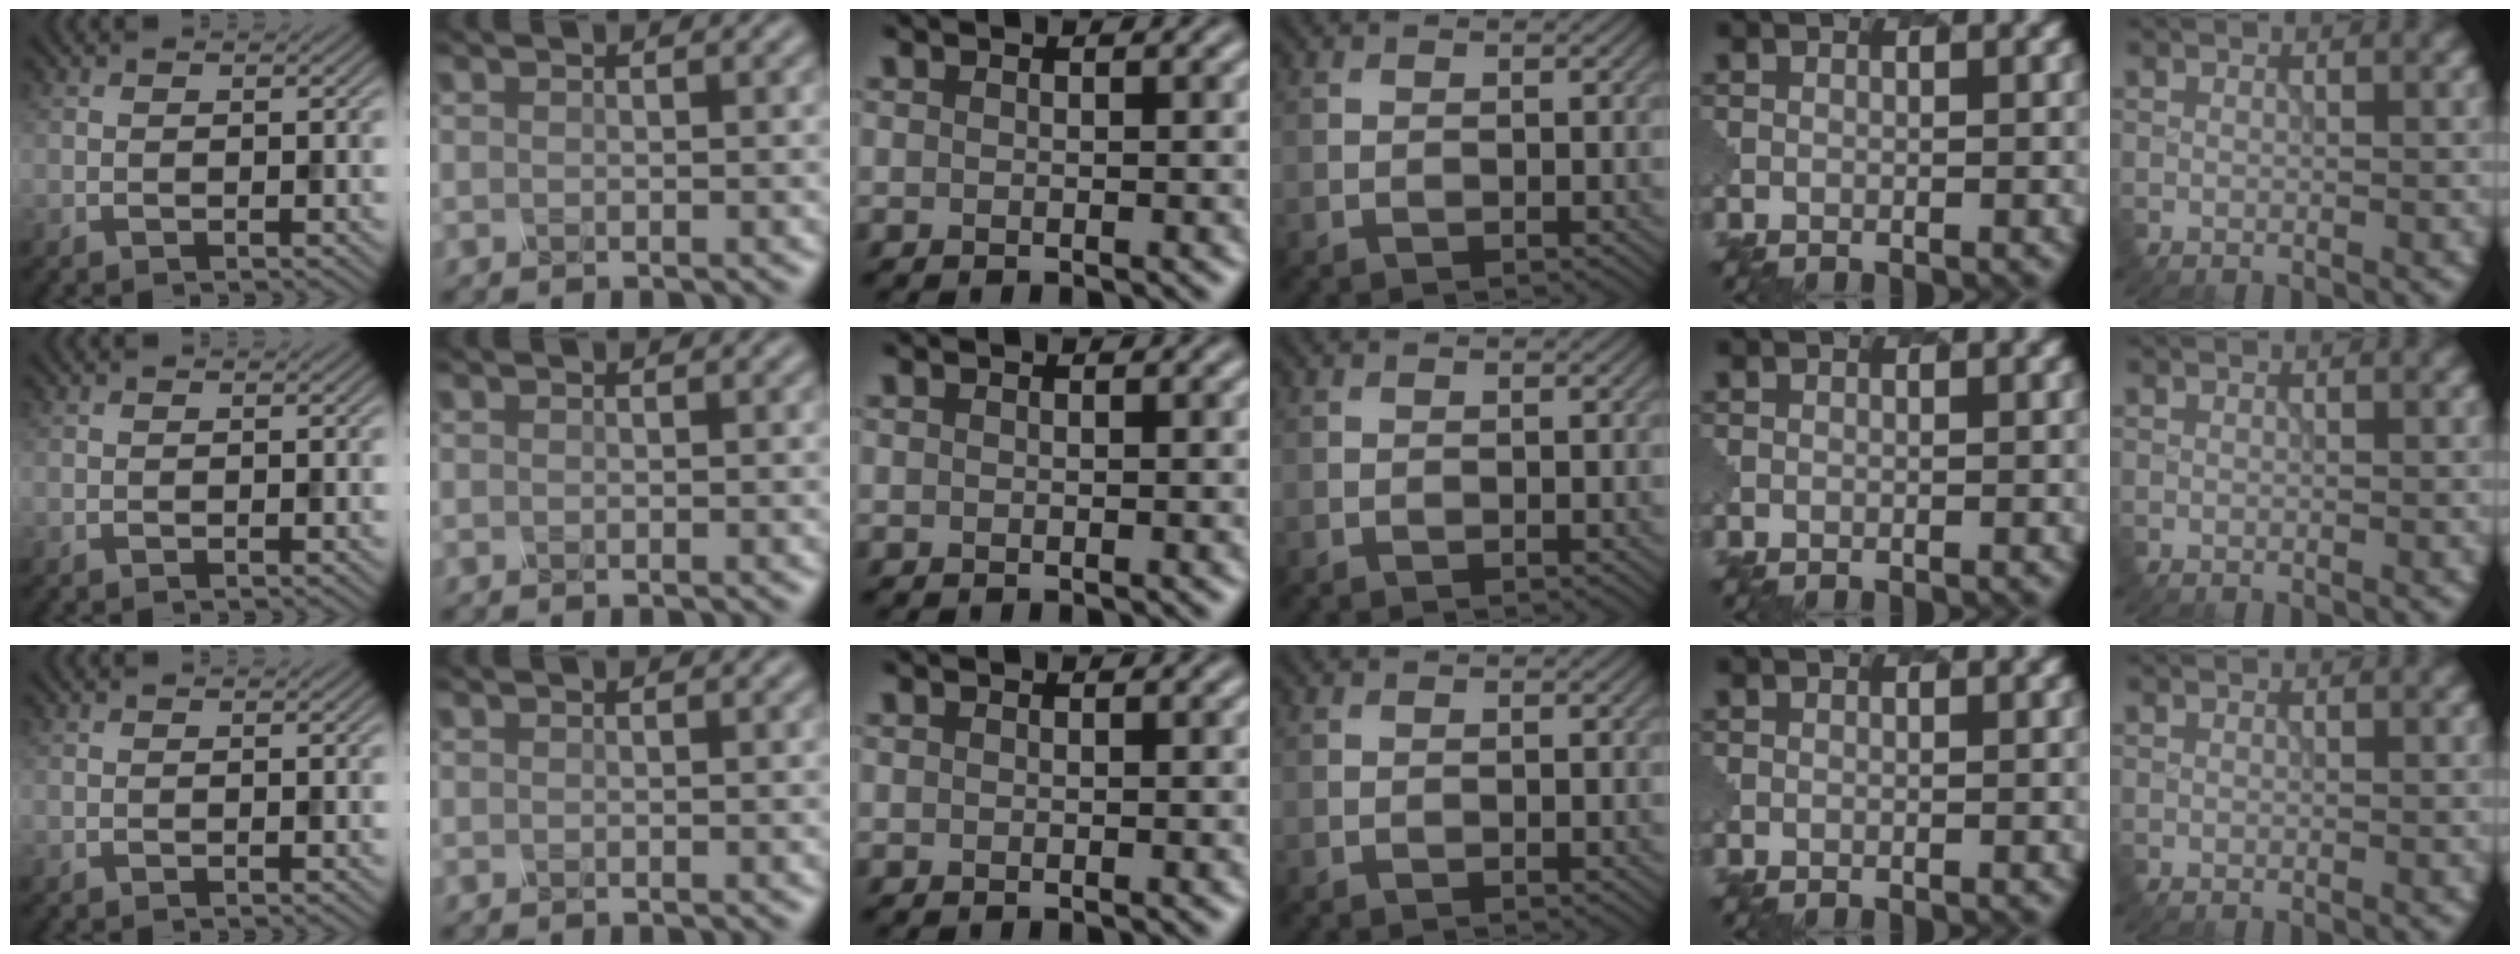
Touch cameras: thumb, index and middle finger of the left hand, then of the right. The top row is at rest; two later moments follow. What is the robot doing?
{"motion": "dispense", "object": "spray bottle"}